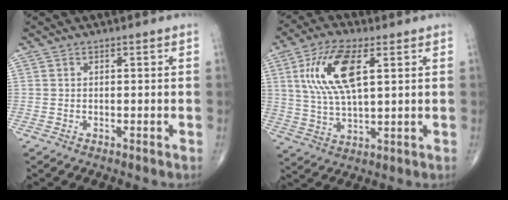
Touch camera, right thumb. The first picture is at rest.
{"total": 13.1, "force": [4.2, 5.2, 11.3], "torque": [-0.228, -0.004, 0.081]}